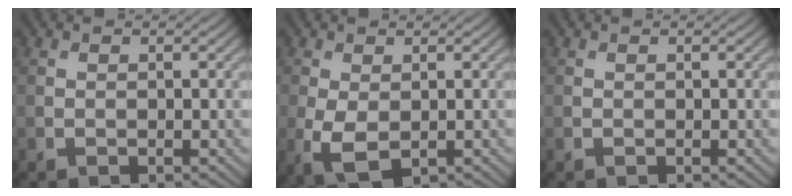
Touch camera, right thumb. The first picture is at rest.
{"total": 4.8, "force": [-1.1, 2.7, 3.8], "torque": [-0.105, -0.016, -0.016]}
{"total": 0.0}